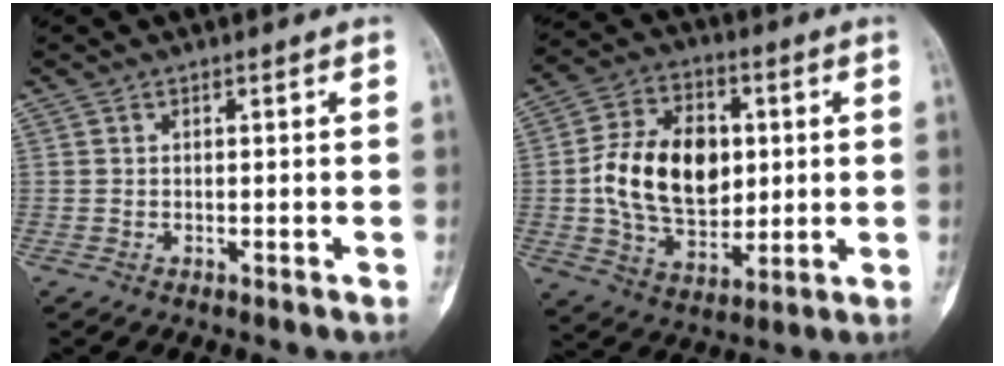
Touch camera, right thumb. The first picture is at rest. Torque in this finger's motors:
{"motor_torque": [1.52, 1.71, 1.06, -0.82, 0.38]}